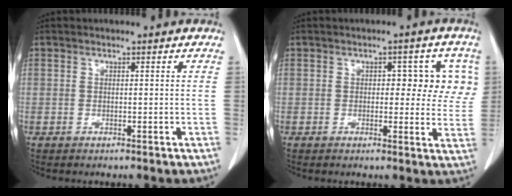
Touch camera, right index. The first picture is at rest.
{"total": 6.5, "force": [1.5, 3.6, 5.2], "torque": [-0.039, 0.018, 0.015]}